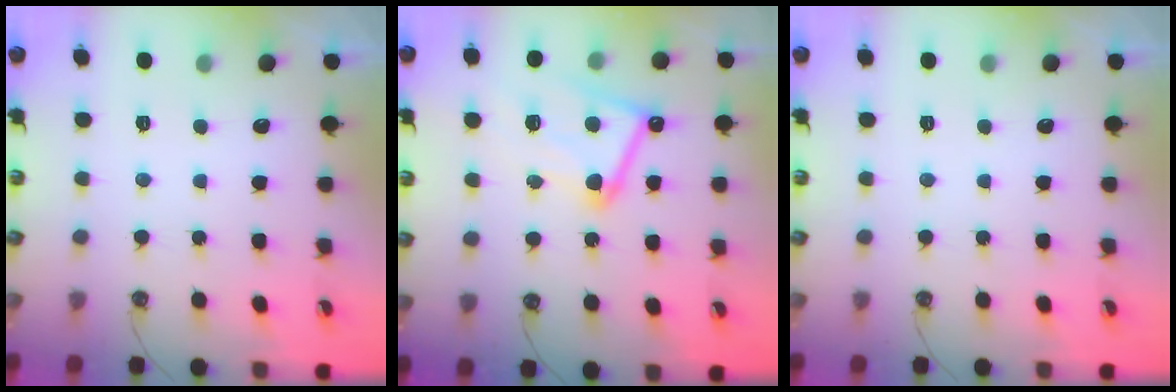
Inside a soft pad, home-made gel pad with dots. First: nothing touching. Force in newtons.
{"total": 11.9, "press": 11.8, "slide": 0.7}
{"total": 0.0}